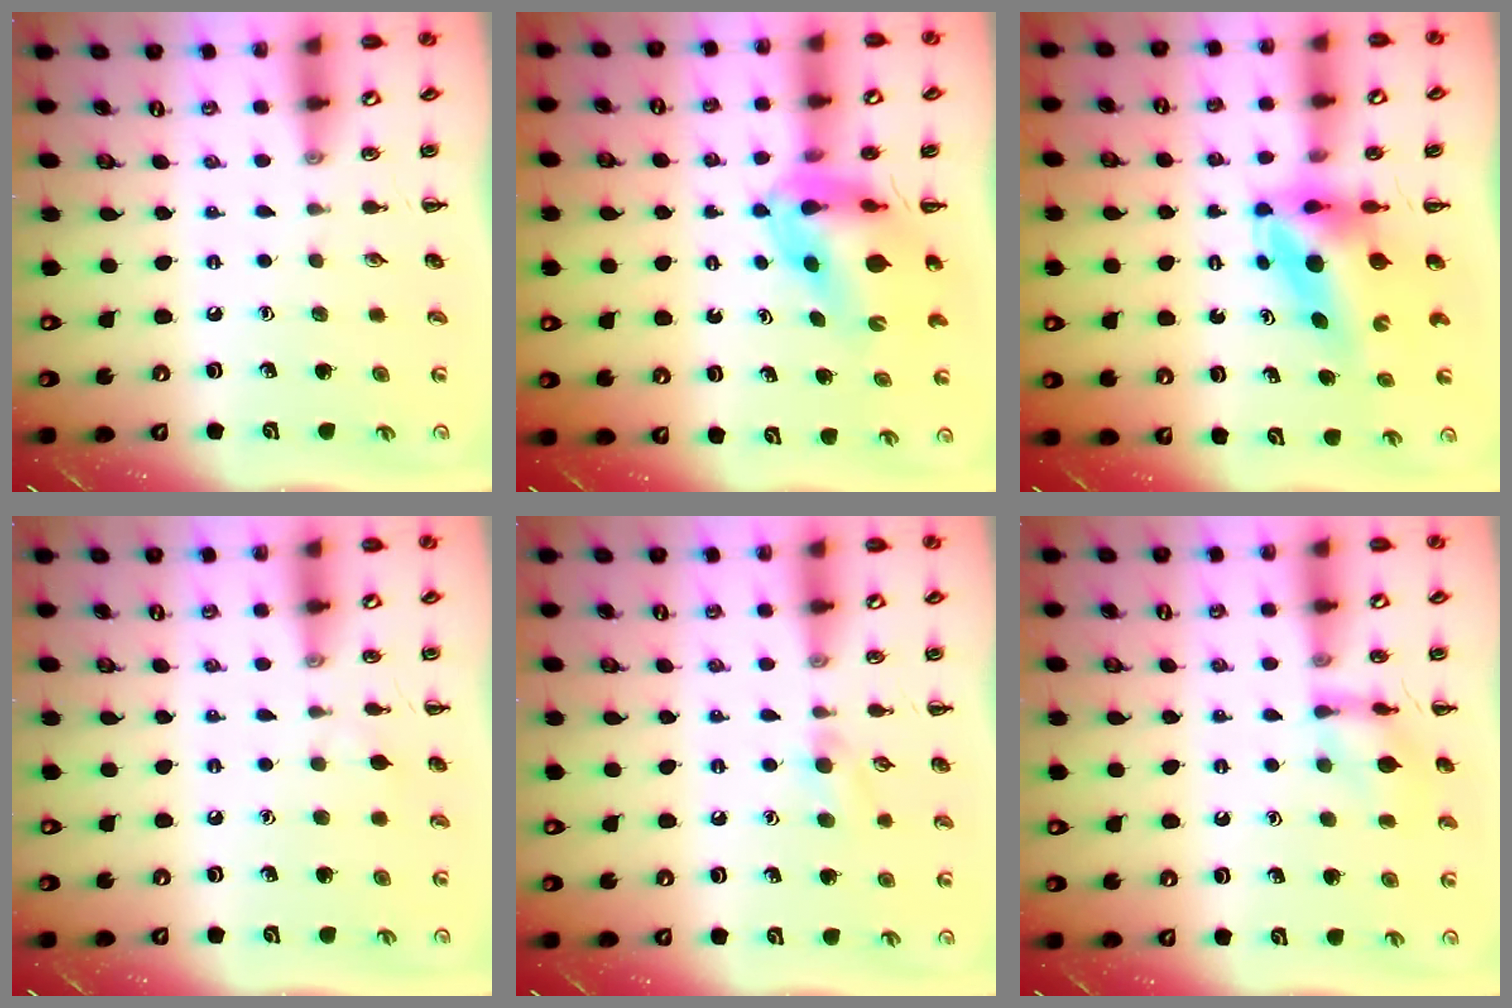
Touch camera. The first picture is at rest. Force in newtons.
{"total": 9.2, "press": 8.8, "slide": 2.9}
{"total": 6.3, "press": 6.0, "slide": 1.8}
{"total": 3.3, "press": 3.0, "slide": 1.4}
{"total": 6.1, "press": 5.7, "slide": 2.0}
{"total": 11.4, "press": 11.4, "slide": 0.9}